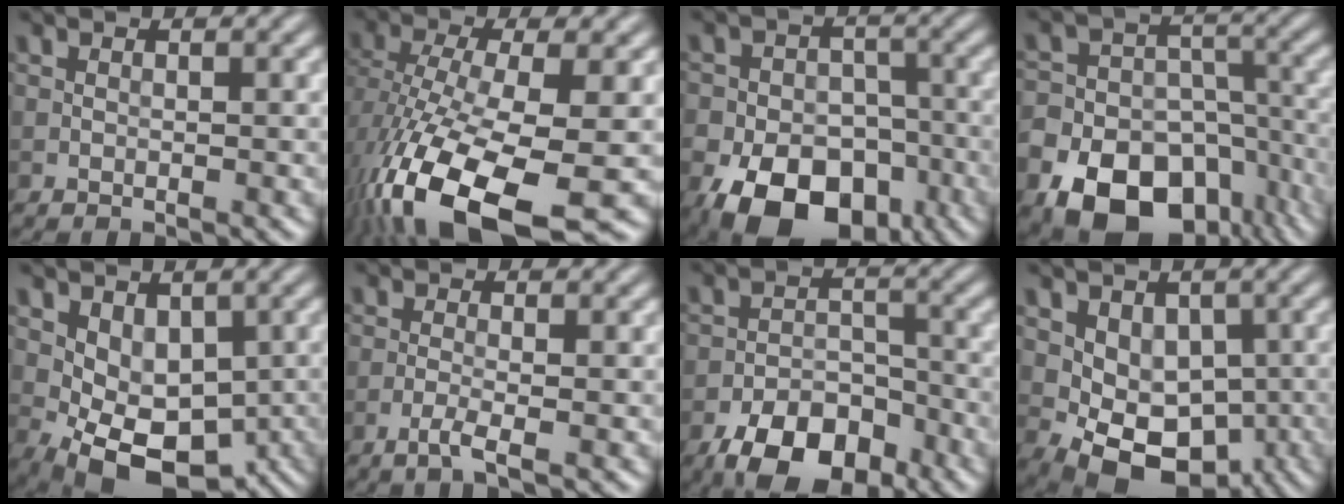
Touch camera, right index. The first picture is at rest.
{"total": 15.5, "force": [-7.2, 5.5, 12.5], "torque": [-0.253, -0.028, -0.114]}
{"total": 13.9, "force": [-7.7, 9.4, 6.8], "torque": [-0.099, -0.044, -0.131]}
{"total": 18.3, "force": [-10.3, 13.5, 6.9], "torque": [-0.127, -0.062, -0.176]}
{"total": 7.6, "force": [-1.3, 4.9, 5.7], "torque": [-0.089, -0.016, -0.009]}
{"total": 2.0, "force": [-1.0, 0.3, 1.6], "torque": [-0.031, 0.002, -0.029]}
{"total": 7.3, "force": [-4.8, 3.8, 4.0], "torque": [-0.060, -0.001, -0.083]}
{"total": 7.4, "force": [-1.4, 5.4, 4.9], "torque": [-0.064, -0.005, -0.019]}